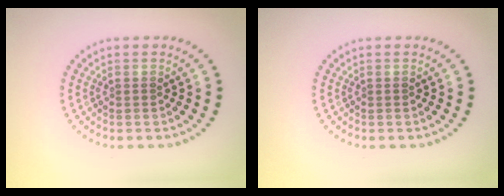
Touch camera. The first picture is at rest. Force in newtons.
{"total": 0.0}